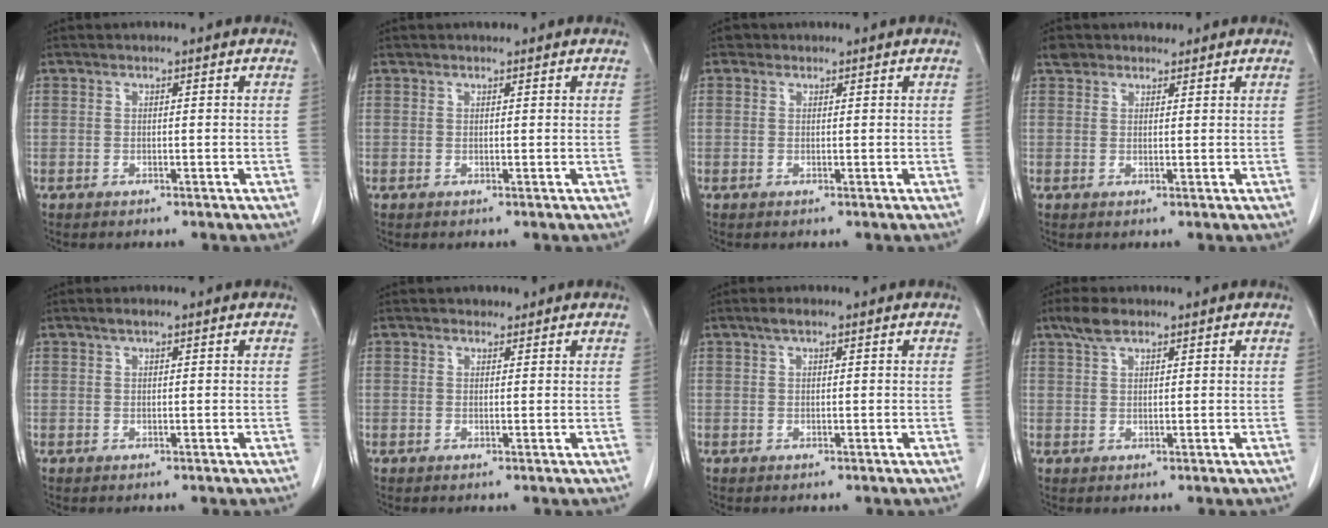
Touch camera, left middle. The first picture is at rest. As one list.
[{"total": 0.7, "force": [0.7, 0.2, 0.0], "torque": [-0.009, 0.005, 0.013]}, {"total": 1.0, "force": [0.7, 0.7, 0.1], "torque": [0.002, 0.005, 0.007]}, {"total": 2.3, "force": [2.0, 1.1, 0.0], "torque": [-0.001, 0.014, 0.032]}, {"total": 0.9, "force": [0.6, 0.1, 0.6], "torque": [-0.015, 0.005, 0.013]}, {"total": 0.9, "force": [0.8, 0.6, 0.0], "torque": [0.001, 0.000, 0.009]}, {"total": 1.3, "force": [0.8, 0.2, 1.0], "torque": [-0.023, 0.009, 0.015]}, {"total": 3.2, "force": [2.3, 1.2, 1.8], "torque": [-0.043, 0.009, 0.046]}]